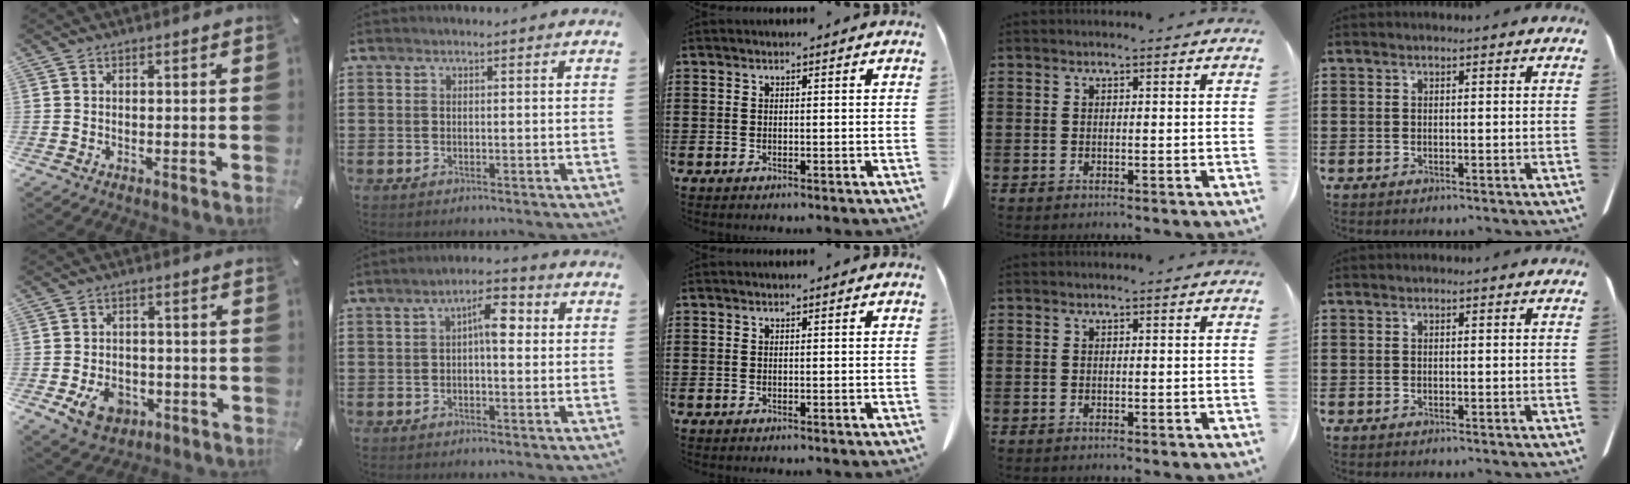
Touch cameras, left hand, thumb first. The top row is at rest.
{"thumb": {"total": 8.1, "force": [-2.7, 6.2, 4.5], "torque": [-0.085, 0.009, -0.050]}, "index": {"total": 5.8, "force": [0.8, 2.3, 5.2], "torque": [-0.079, 0.006, 0.005]}}